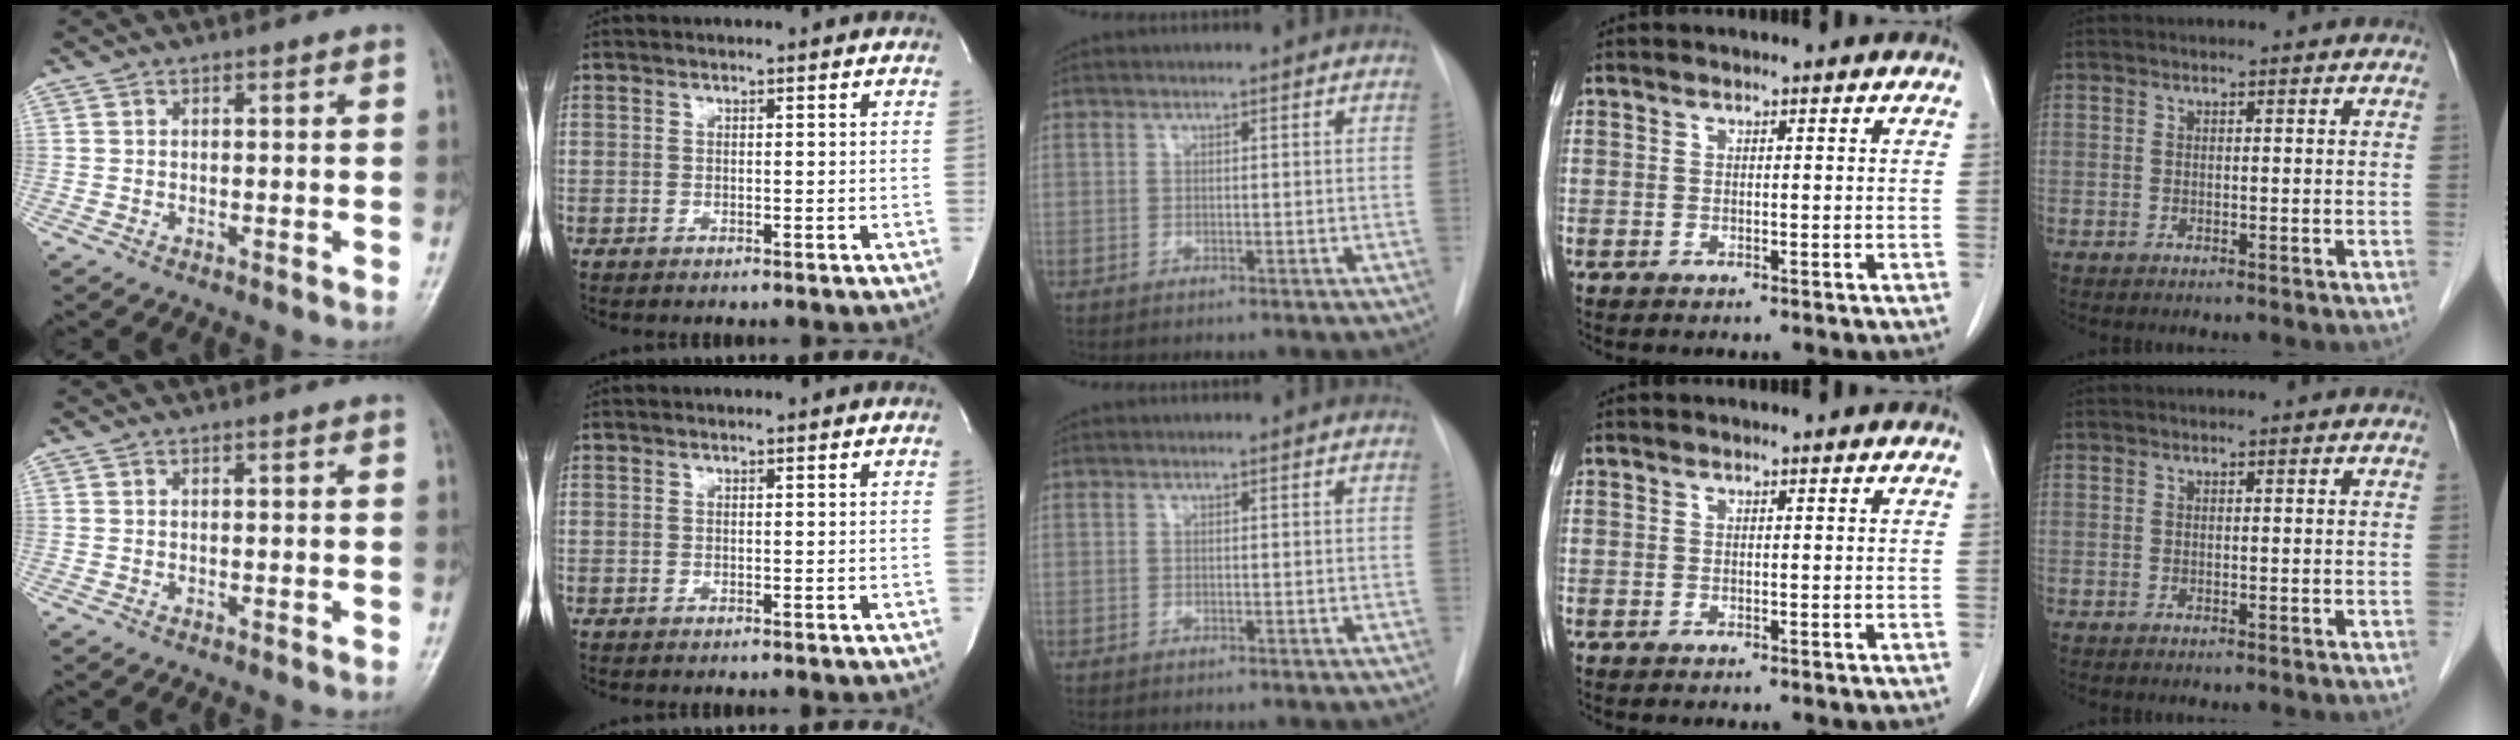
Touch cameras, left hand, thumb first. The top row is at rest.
{}